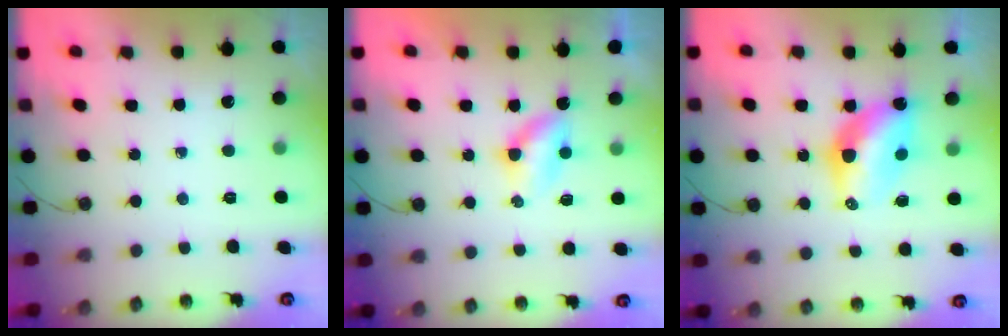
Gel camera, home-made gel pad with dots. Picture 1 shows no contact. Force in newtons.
{"total": 3.8, "press": 3.8, "slide": 0.5}
{"total": 10.1, "press": 10.1, "slide": 1.0}